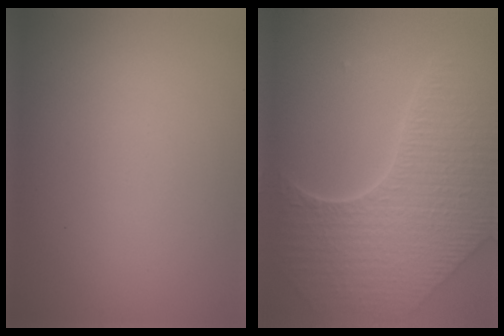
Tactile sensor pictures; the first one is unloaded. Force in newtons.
{"total": 8.6, "press": 6.2, "slide": 6.0}